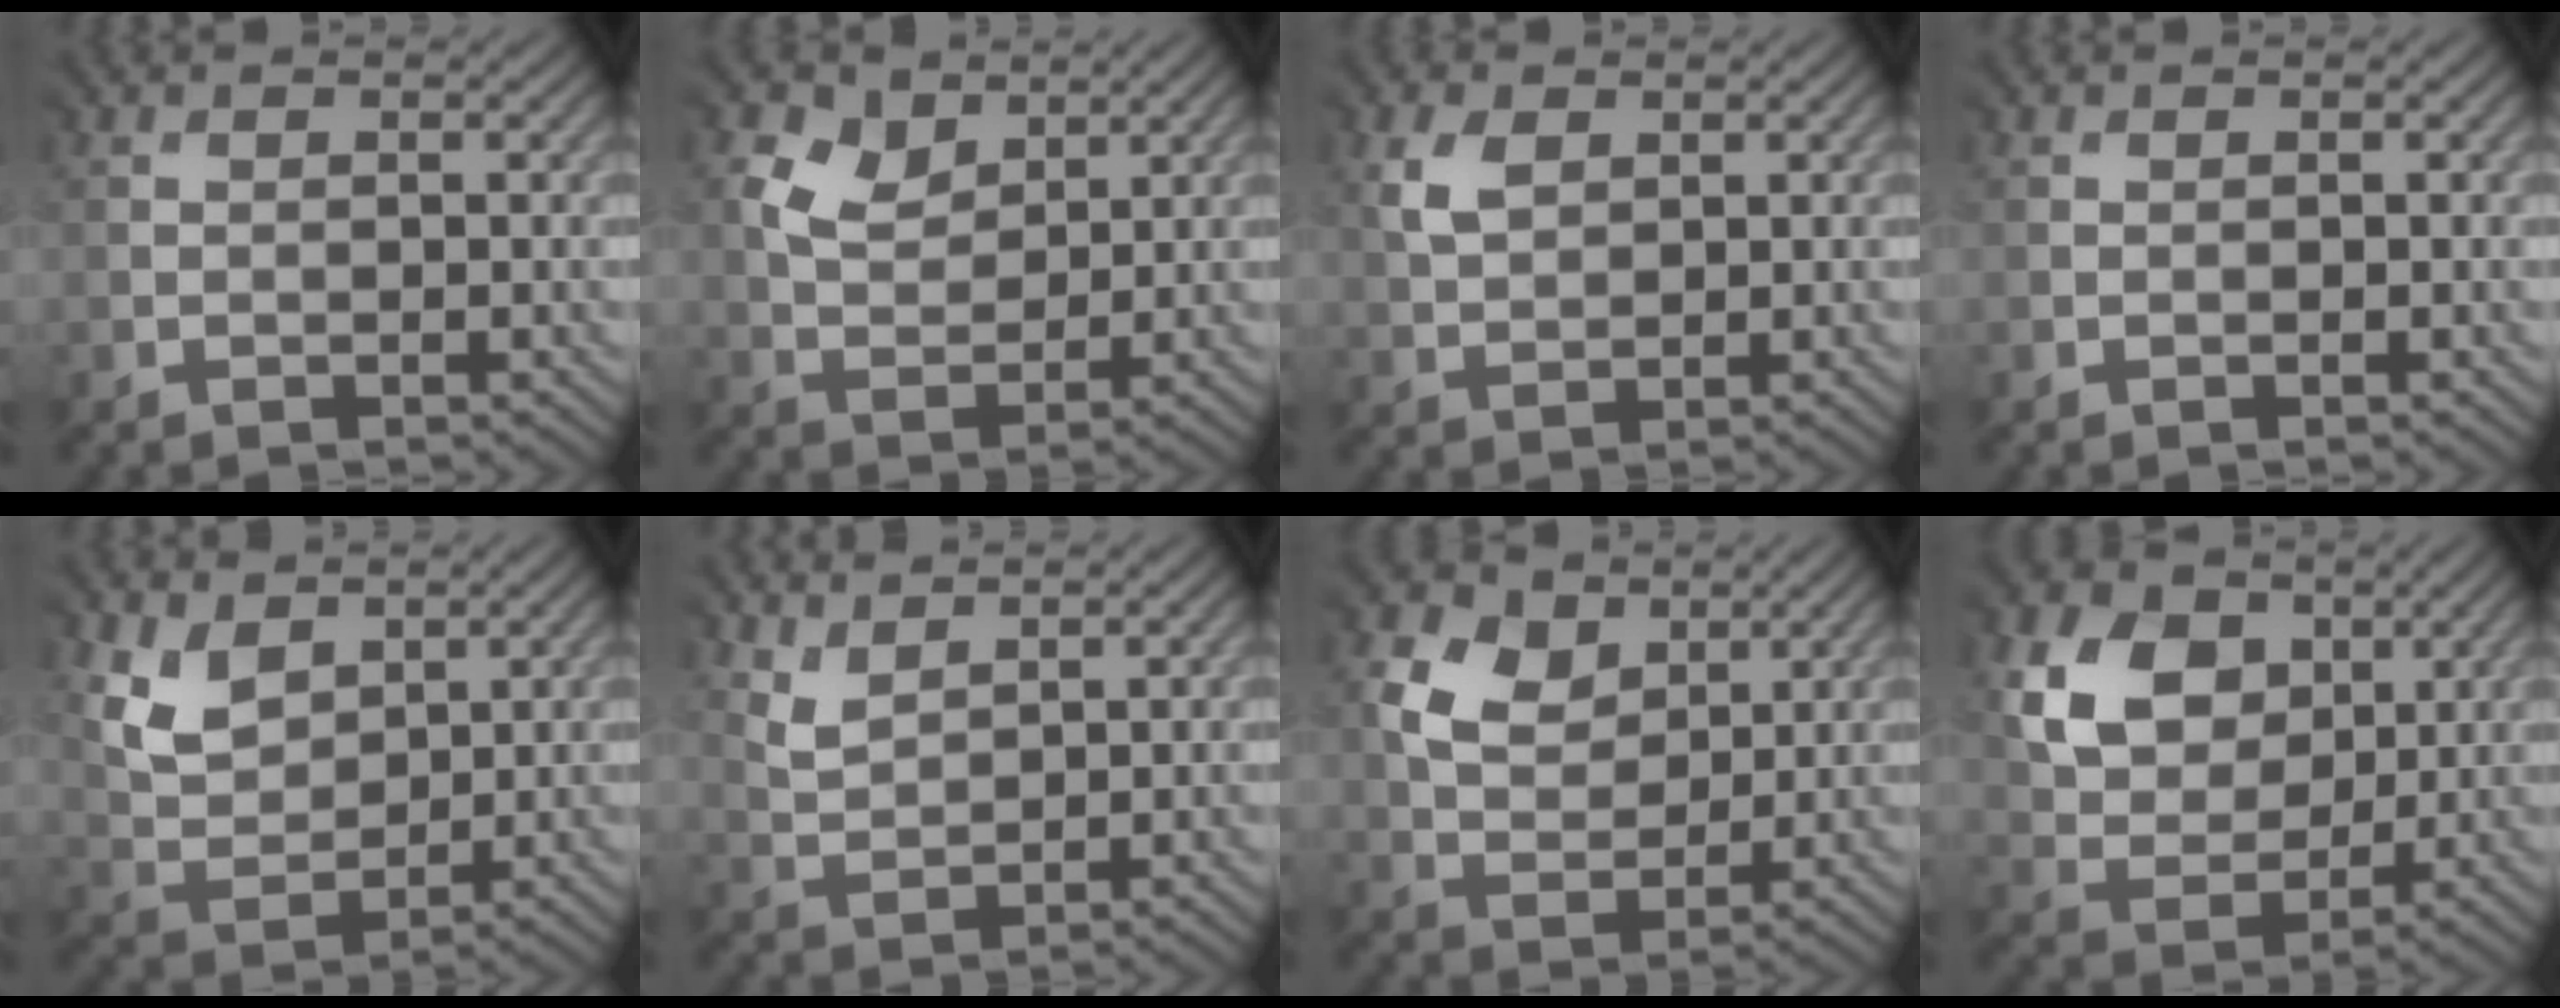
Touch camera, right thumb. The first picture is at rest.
{"total": 4.3, "force": [2.9, 2.8, 1.6], "torque": [-0.055, -0.002, 0.054]}
{"total": 2.6, "force": [1.7, 1.7, 1.0], "torque": [-0.037, 0.003, 0.032]}
{"total": 0.0}
{"total": 5.3, "force": [3.4, 3.5, 2.0], "torque": [-0.075, -0.008, 0.064]}
{"total": 2.9, "force": [2.8, 0.8, 0.0], "torque": [-0.021, 0.000, 0.064]}
{"total": 6.3, "force": [3.4, 4.5, 2.8], "torque": [-0.087, 0.003, 0.055]}
{"total": 9.8, "force": [4.3, 7.4, 4.7], "torque": [-0.129, 0.018, 0.074]}